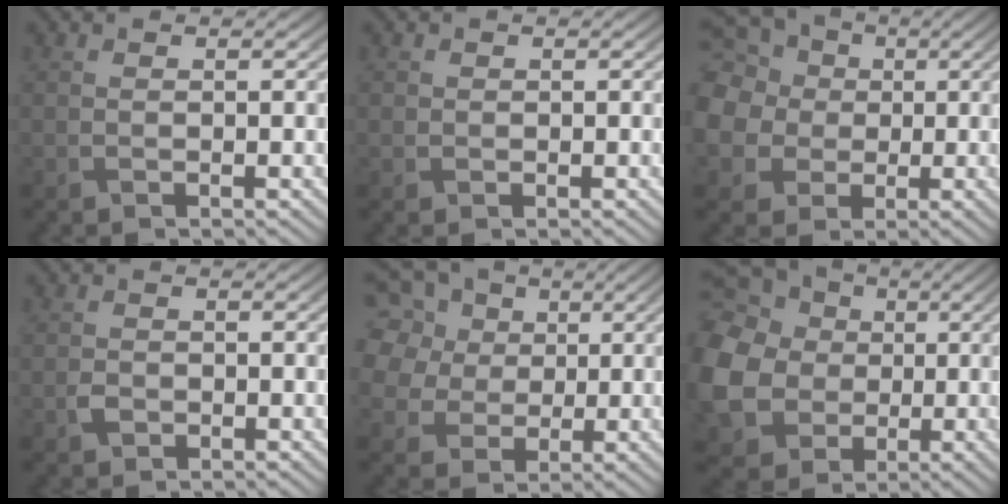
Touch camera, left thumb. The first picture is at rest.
{"total": 0.9, "force": [0.1, 0.9, 0.1], "torque": [0.000, -0.004, 0.000]}
{"total": 14.7, "force": [2.4, 13.1, 6.2], "torque": [-0.242, 0.019, 0.016]}
{"total": 1.3, "force": [-0.6, 1.0, 0.6], "torque": [-0.014, -0.002, -0.013]}
{"total": 13.7, "force": [5.1, 11.0, 6.3], "torque": [-0.221, 0.029, 0.097]}
{"total": 17.8, "force": [1.2, 15.8, 8.2], "torque": [-0.294, -0.005, -0.006]}